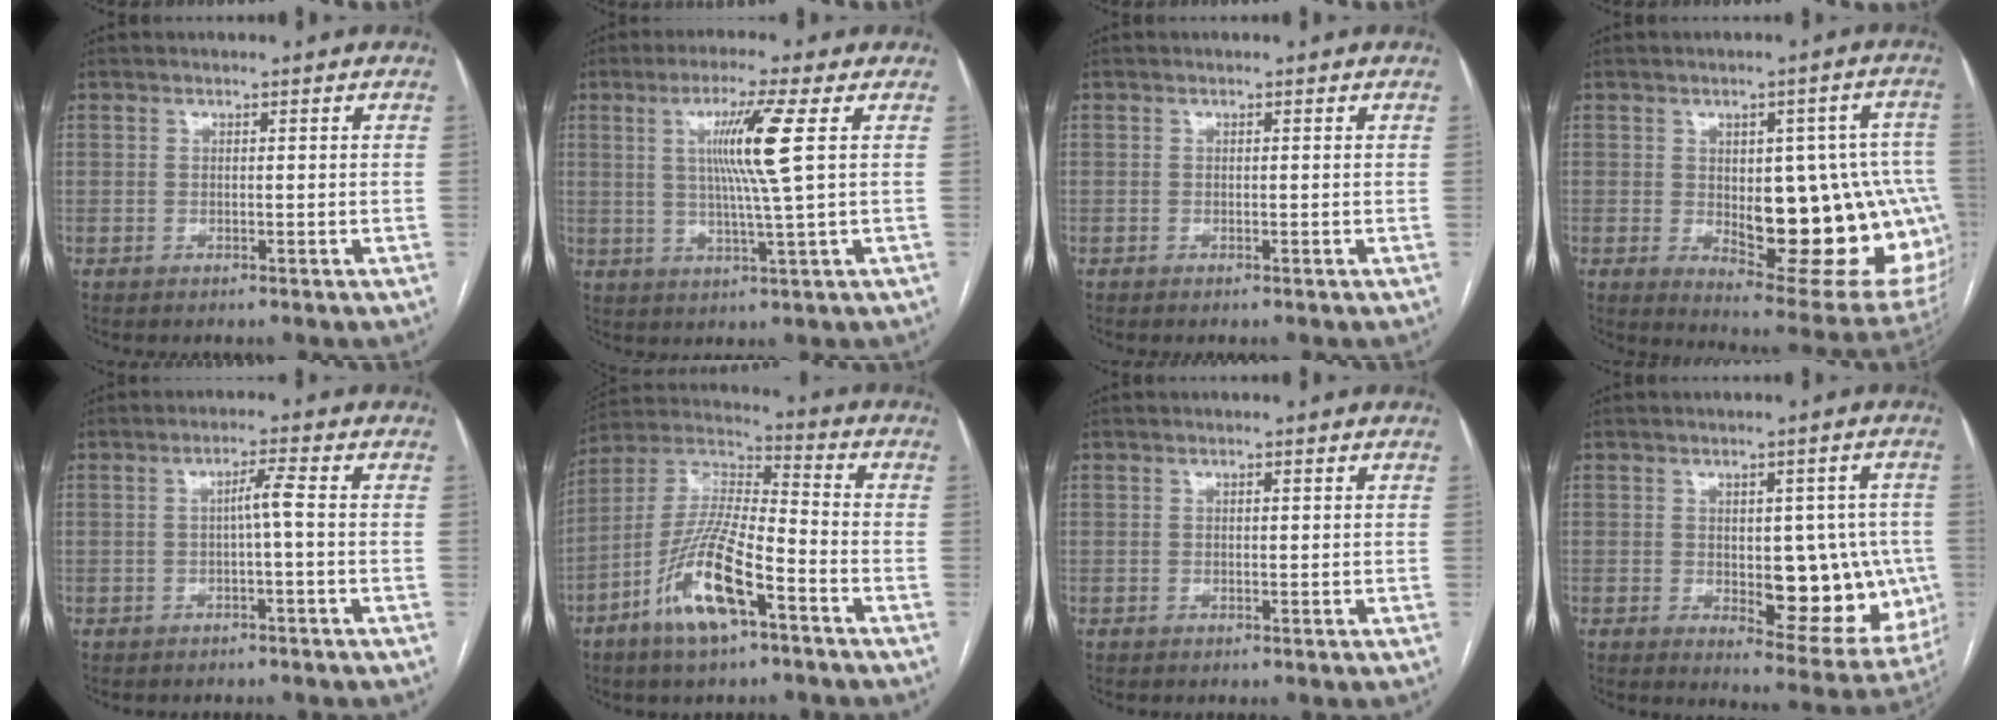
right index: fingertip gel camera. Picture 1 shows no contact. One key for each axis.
{"total": 8.7, "fx": 2.1, "fy": -1.6, "fz": 8.3, "tx": -0.150, "ty": -0.002, "tz": 0.043}
{"total": 0.0}
{"total": 21.6, "fx": -1.9, "fy": 7.7, "fz": 20.1, "tx": -0.183, "ty": 0.017, "tz": 0.004}
{"total": 2.6, "fx": -0.3, "fy": -0.4, "fz": 2.6, "tx": -0.042, "ty": 0.005, "tz": -0.004}
{"total": 14.4, "fx": -7.1, "fy": 3.2, "fz": 12.2, "tx": -0.246, "ty": -0.004, "tz": -0.132}
{"total": 0.6, "fx": 0.2, "fy": 0.2, "fz": 0.6, "tx": -0.007, "ty": 0.000, "tz": 0.003}
{"total": 13.4, "fx": -1.0, "fy": 6.2, "fz": 11.9, "tx": -0.128, "ty": 0.005, "tz": 0.004}